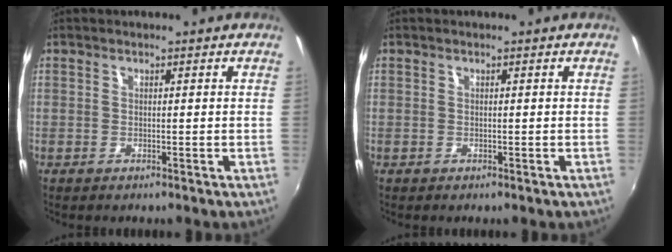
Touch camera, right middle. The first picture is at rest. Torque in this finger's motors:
{"motor_torque": [0.00, 0.00, 0.00, 0.00]}